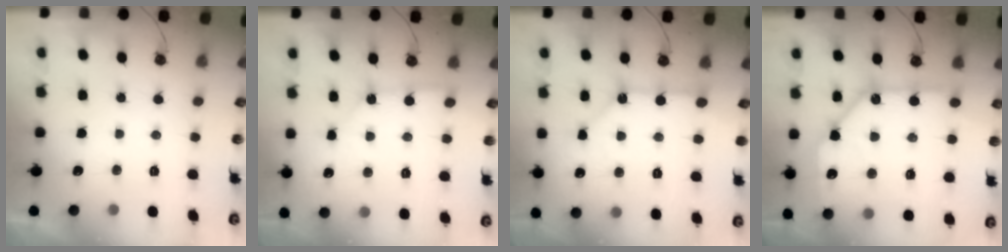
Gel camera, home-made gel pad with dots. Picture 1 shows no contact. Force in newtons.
{"total": 3.3, "press": 3.3, "slide": 0.4}
{"total": 10.5, "press": 10.5, "slide": 1.2}
{"total": 16.9, "press": 16.8, "slide": 2.1}